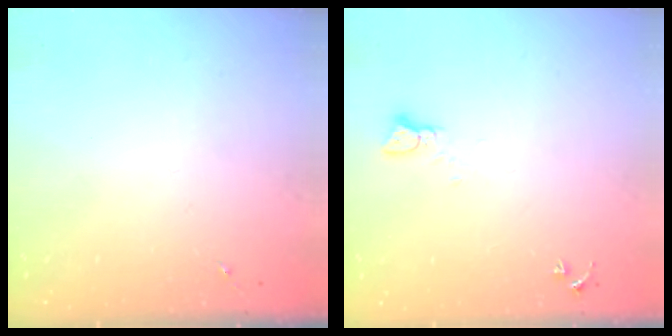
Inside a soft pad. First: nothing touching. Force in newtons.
{"total": 2.2, "press": 2.2, "slide": 0.2}